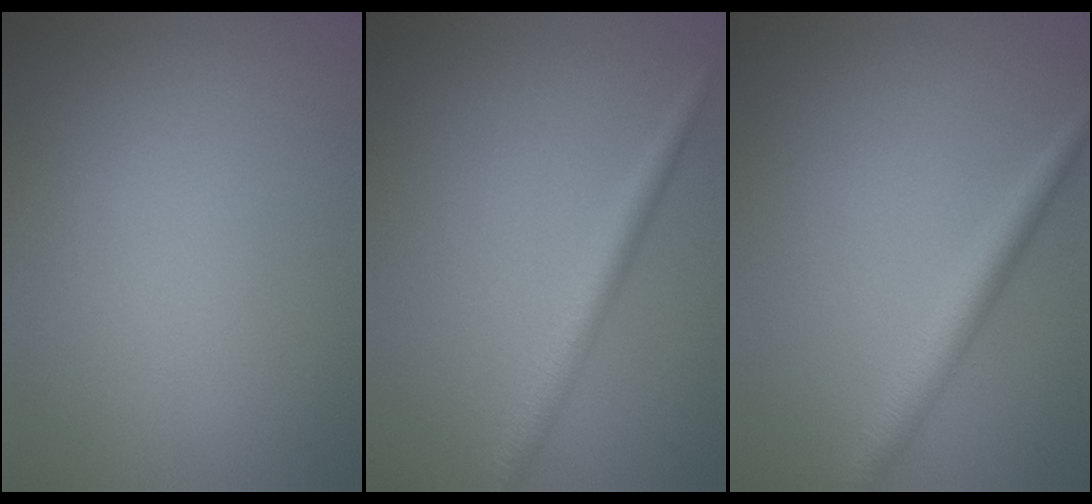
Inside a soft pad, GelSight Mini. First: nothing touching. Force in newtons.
{"total": 2.5, "press": 2.5, "slide": 0.1}
{"total": 2.7, "press": 2.7, "slide": 0.1}